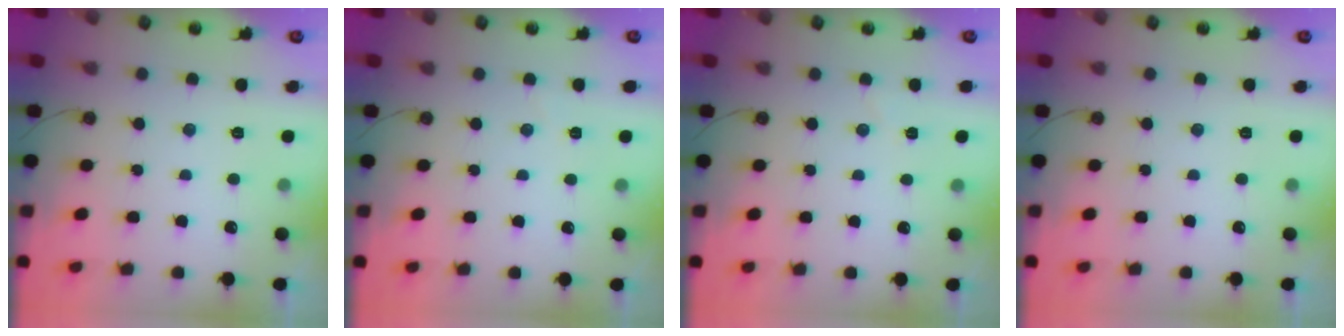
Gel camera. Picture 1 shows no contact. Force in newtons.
{"total": 2.1, "press": 1.9, "slide": 0.7}
{"total": 2.9, "press": 2.4, "slide": 1.7}
{"total": 0.0}